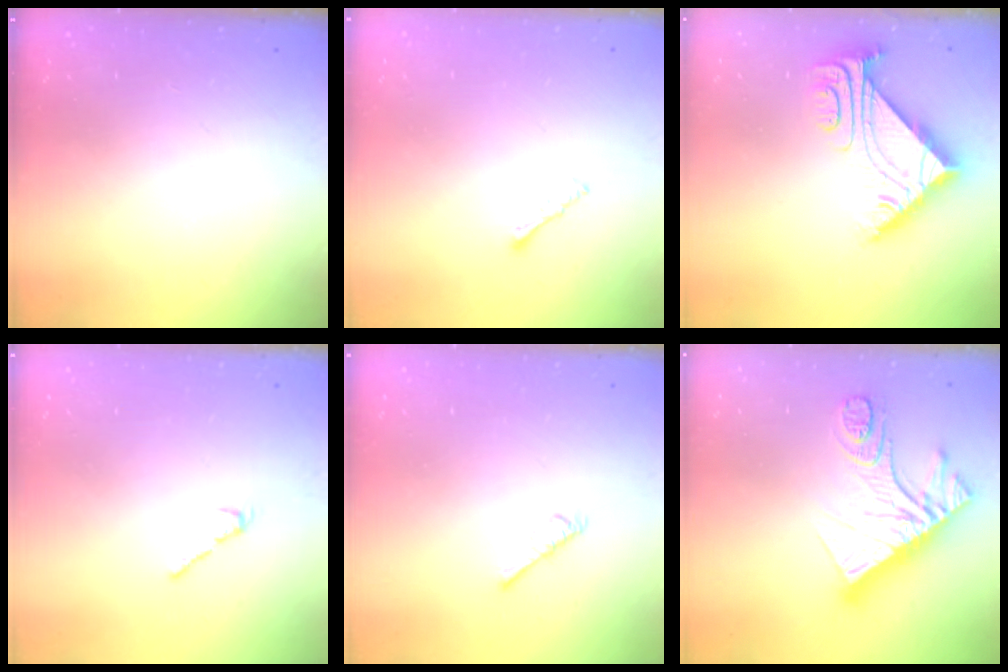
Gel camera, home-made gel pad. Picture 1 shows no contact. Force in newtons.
{"total": 1.6, "press": 1.5, "slide": 0.5}
{"total": 8.3, "press": 8.3, "slide": 0.7}
{"total": 2.2, "press": 2.2, "slide": 0.4}
{"total": 2.2, "press": 2.1, "slide": 0.5}
{"total": 17.1, "press": 17.1, "slide": 1.4}